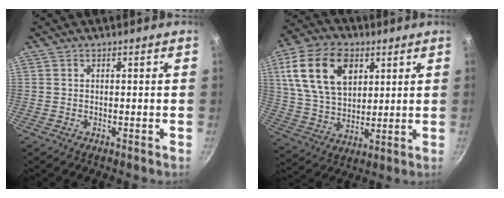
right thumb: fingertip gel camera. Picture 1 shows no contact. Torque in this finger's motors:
{"motor_torque": [-0.33, 3.79, 1.47, 0.55, 0.40]}